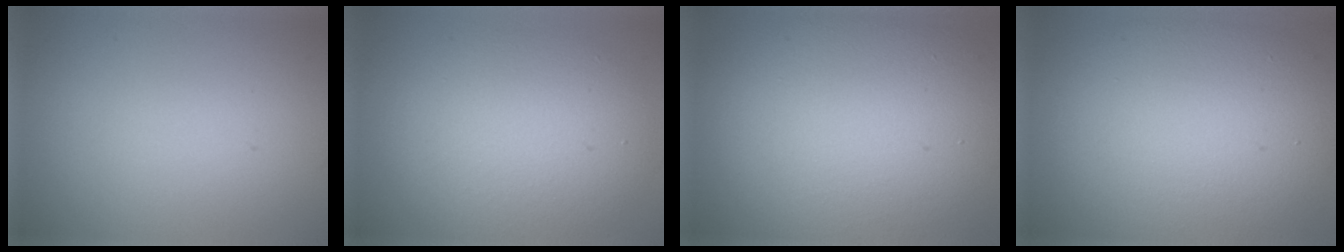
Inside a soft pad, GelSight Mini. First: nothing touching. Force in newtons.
{"total": 7.5, "press": 7.5, "slide": 0.4}
{"total": 14.7, "press": 14.7, "slide": 0.6}
{"total": 12.0, "press": 12.0, "slide": 0.2}